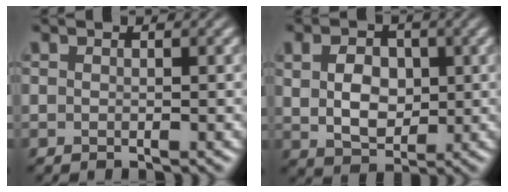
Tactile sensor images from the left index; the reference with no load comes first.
{"total": 4.6, "force": [0.8, 3.2, 3.2], "torque": [-0.065, 0.000, 0.015]}